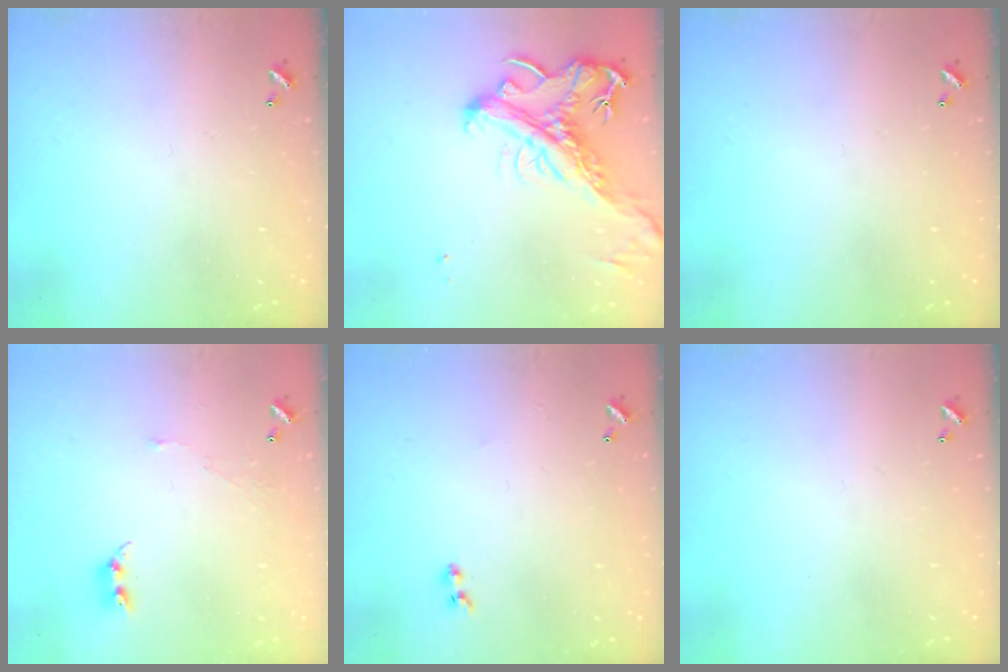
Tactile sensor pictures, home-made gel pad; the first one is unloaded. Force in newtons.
{"total": 2.6, "press": 2.2, "slide": 1.4}
{"total": 0.0}
{"total": 4.6, "press": 4.6, "slide": 0.5}
{"total": 1.9, "press": 1.7, "slide": 0.9}
{"total": 0.0}